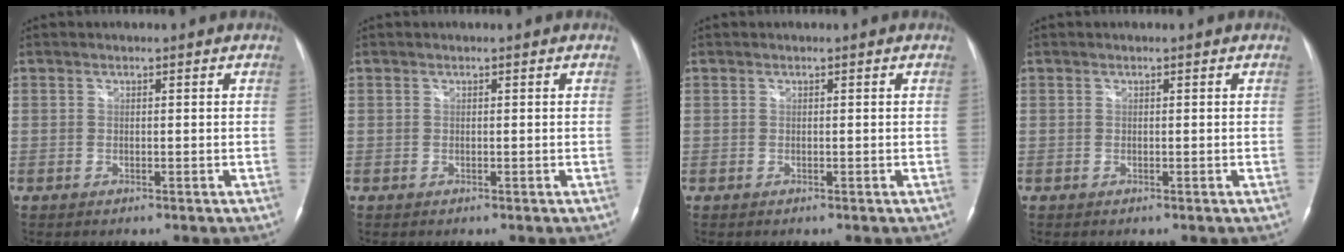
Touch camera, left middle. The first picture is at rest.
{"total": 0.0}
{"total": 0.0}
{"total": 0.0}